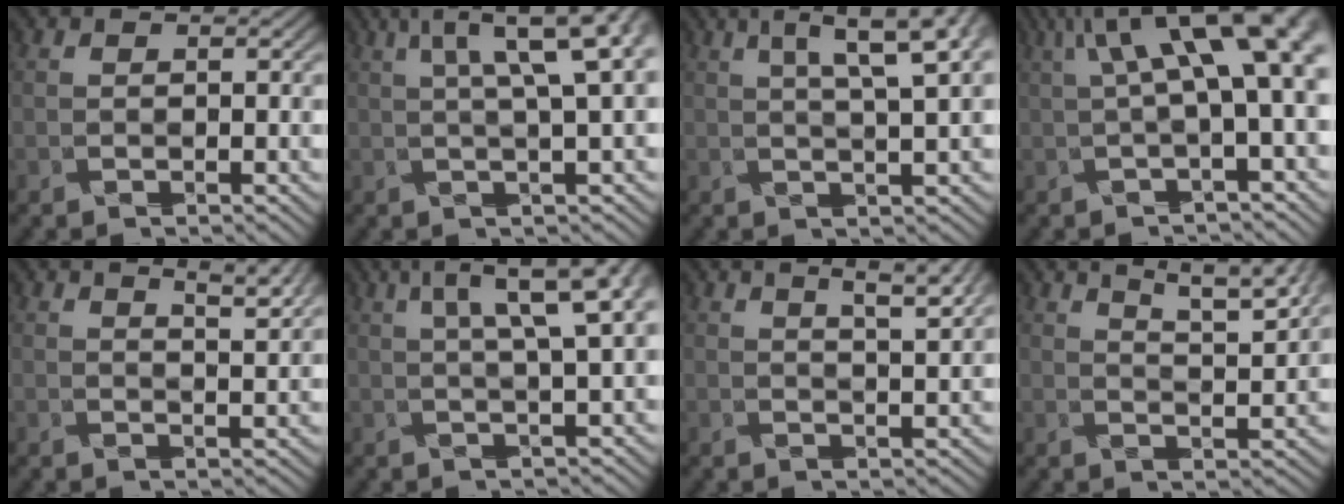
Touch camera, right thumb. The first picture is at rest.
{"total": 8.3, "force": [3.2, 1.1, 7.6], "torque": [-0.125, 0.022, 0.049]}
{"total": 6.5, "force": [3.3, 0.2, 5.6], "torque": [-0.105, 0.017, 0.053]}
{"total": 13.0, "force": [4.0, 3.2, 12.0], "torque": [-0.194, 0.021, 0.071]}
{"total": 3.2, "force": [2.6, -0.2, 1.8], "torque": [-0.045, 0.001, 0.047]}
{"total": 7.6, "force": [3.1, 0.5, 6.9], "torque": [-0.115, 0.020, 0.050]}
{"total": 3.9, "force": [2.7, -0.2, 2.8], "torque": [-0.058, 0.007, 0.045]}
{"total": 5.8, "force": [4.8, 0.0, 3.3], "torque": [-0.062, 0.006, 0.073]}